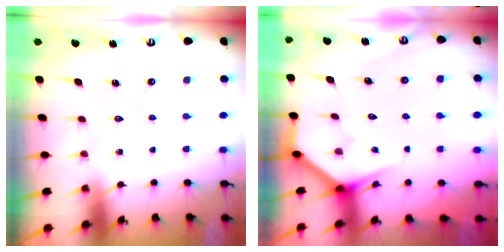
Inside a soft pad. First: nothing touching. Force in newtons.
{"total": 3.7, "press": 3.6, "slide": 0.2}